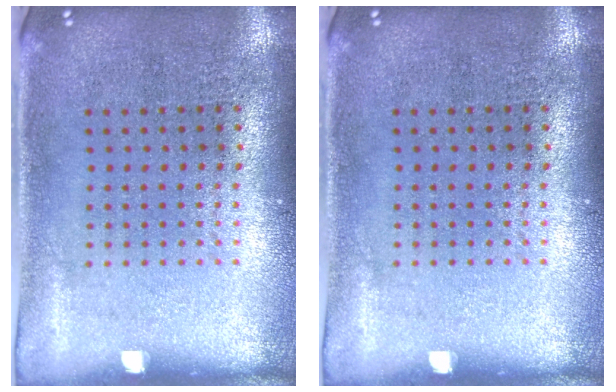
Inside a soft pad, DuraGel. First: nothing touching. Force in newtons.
{"total": 0.0}